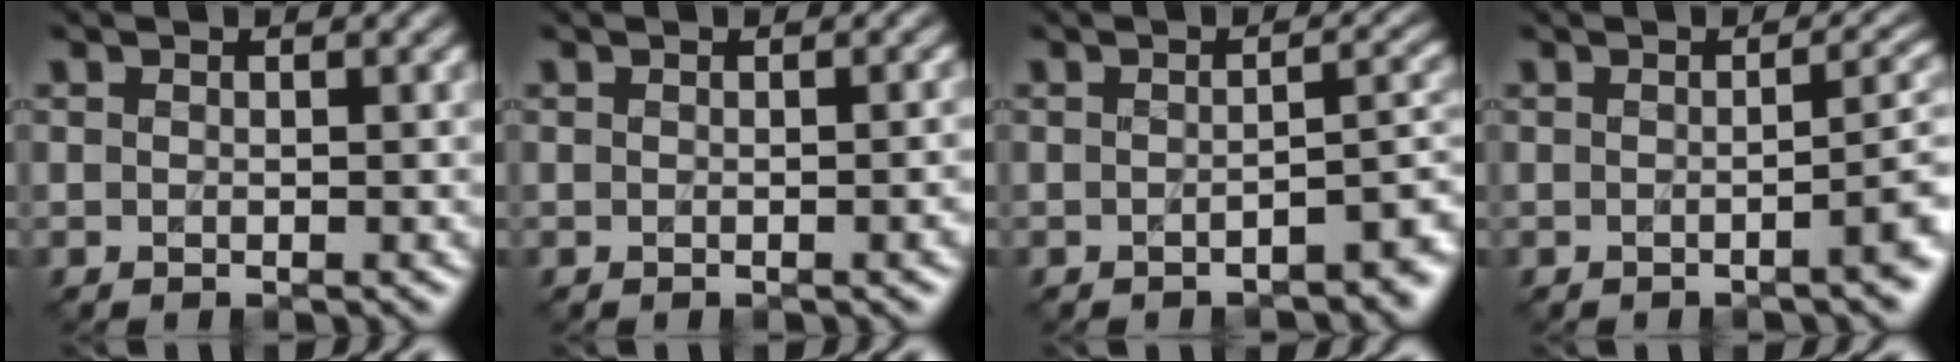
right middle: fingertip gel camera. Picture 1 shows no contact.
{"total": 1.9, "force": [-0.3, 0.8, 1.7], "torque": [-0.006, 0.002, 0.002]}
{"total": 3.3, "force": [-2.0, 1.0, 2.4], "torque": [-0.029, 0.000, -0.029]}
{"total": 3.7, "force": [-1.2, 1.1, 3.3], "torque": [-0.034, 0.002, -0.019]}